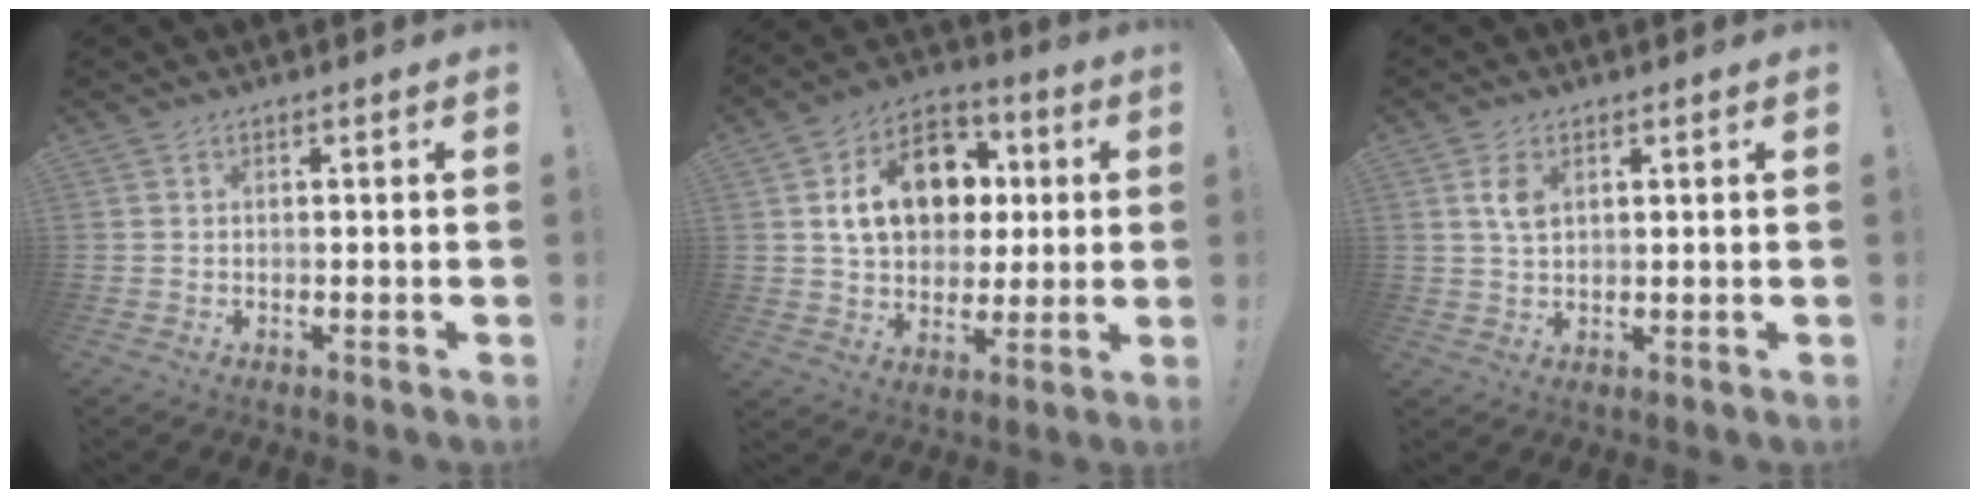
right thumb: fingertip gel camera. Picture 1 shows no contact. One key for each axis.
{"total": 17.7, "fx": 4.4, "fy": 13.2, "fz": 10.9, "tx": -0.148, "ty": -0.002, "tz": 0.087}
{"total": 4.6, "fx": 1.7, "fy": 2.8, "fz": 3.3, "tx": -0.053, "ty": -0.001, "tz": 0.029}